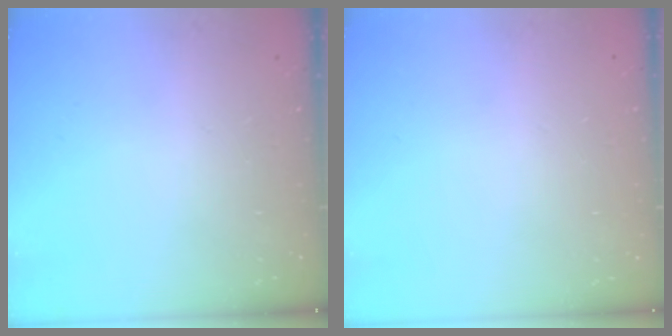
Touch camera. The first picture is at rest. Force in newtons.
{"total": 0.0}